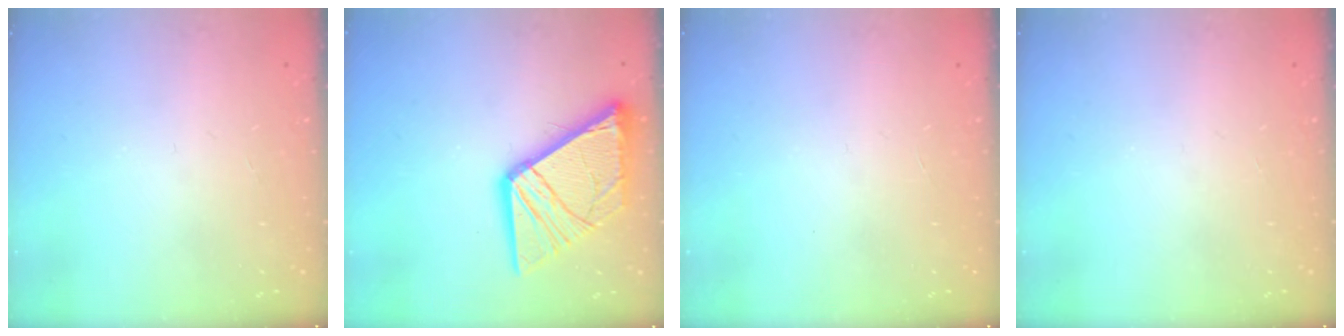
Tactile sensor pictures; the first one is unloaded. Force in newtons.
{"total": 16.7, "press": 16.6, "slide": 1.8}
{"total": 0.0}
{"total": 0.0}